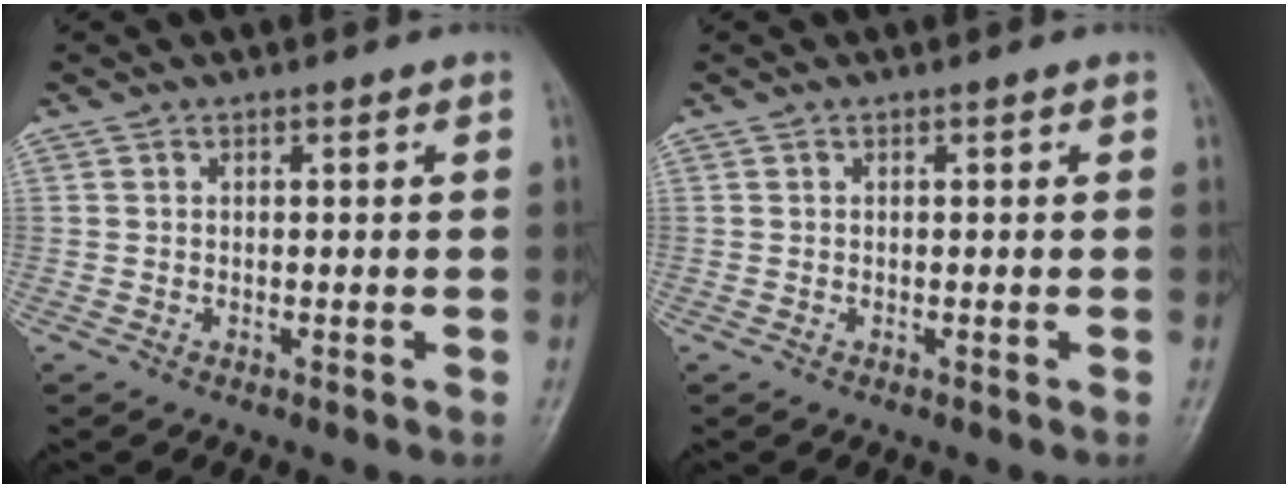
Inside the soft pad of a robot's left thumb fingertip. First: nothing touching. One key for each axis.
{"total": 0.0}